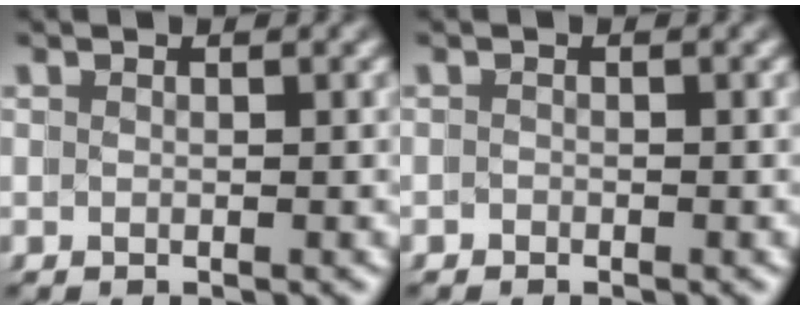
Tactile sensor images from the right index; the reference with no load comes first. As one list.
[{"total": 0.8, "force": [-0.6, -0.1, -0.5], "torque": [0.008, -0.002, -0.012]}]